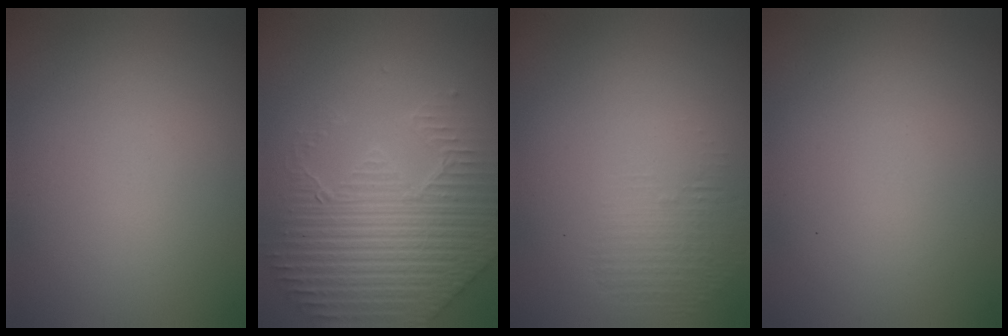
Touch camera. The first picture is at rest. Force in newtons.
{"total": 6.7, "press": 5.3, "slide": 4.2}
{"total": 1.2, "press": 0.1, "slide": 1.2}
{"total": 0.0}